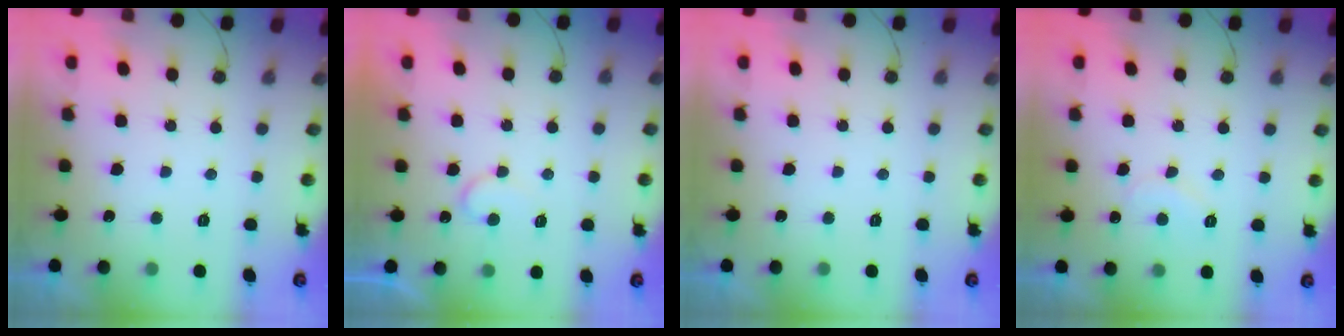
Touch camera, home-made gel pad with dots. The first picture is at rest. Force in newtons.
{"total": 8.4, "press": 8.4, "slide": 0.7}
{"total": 0.0}
{"total": 7.7, "press": 7.7, "slide": 0.6}